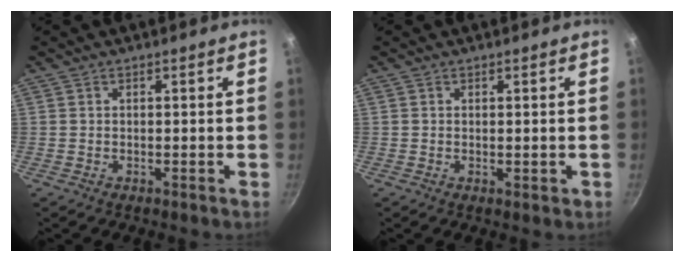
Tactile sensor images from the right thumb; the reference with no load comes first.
{"total": 0.9, "force": [0.1, 0.3, 0.8], "torque": [-0.010, -0.002, 0.000]}